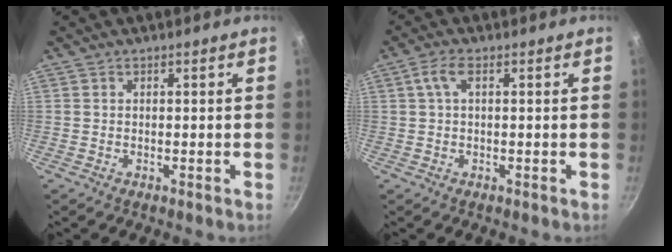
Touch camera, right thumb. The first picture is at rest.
{"total": 3.2, "force": [0.8, 0.8, 3.0], "torque": [-0.072, 0.007, 0.015]}